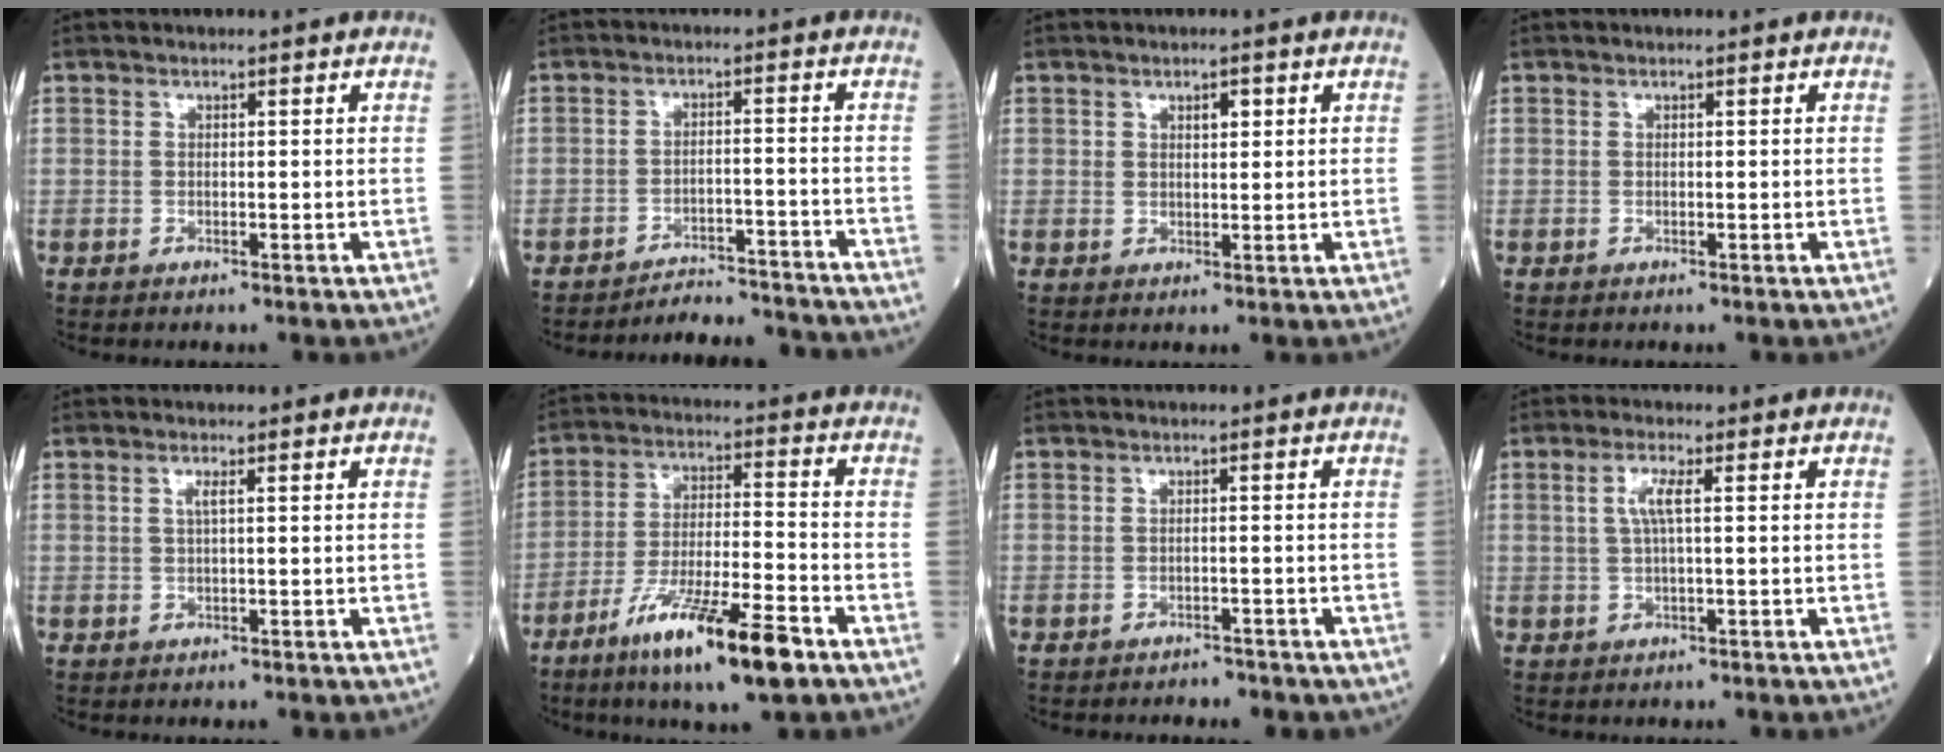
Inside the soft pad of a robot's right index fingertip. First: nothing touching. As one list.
[{"total": 9.0, "force": [-9.0, 0.5, 0.5], "torque": [0.001, 0.011, -0.124]}, {"total": 1.1, "force": [0.6, 0.6, 0.8], "torque": [-0.012, 0.000, 0.010]}, {"total": 0.0}, {"total": 1.1, "force": [0.3, -0.1, 1.0], "torque": [-0.025, 0.002, 0.005]}, {"total": 14.2, "force": [-8.6, 1.3, 11.3], "torque": [-0.204, -0.029, -0.149]}, {"total": 3.3, "force": [-3.0, 1.3, 0.8], "torque": [-0.014, 0.000, -0.033]}, {"total": 3.0, "force": [0.7, 0.2, 3.0], "torque": [-0.066, 0.006, 0.015]}]